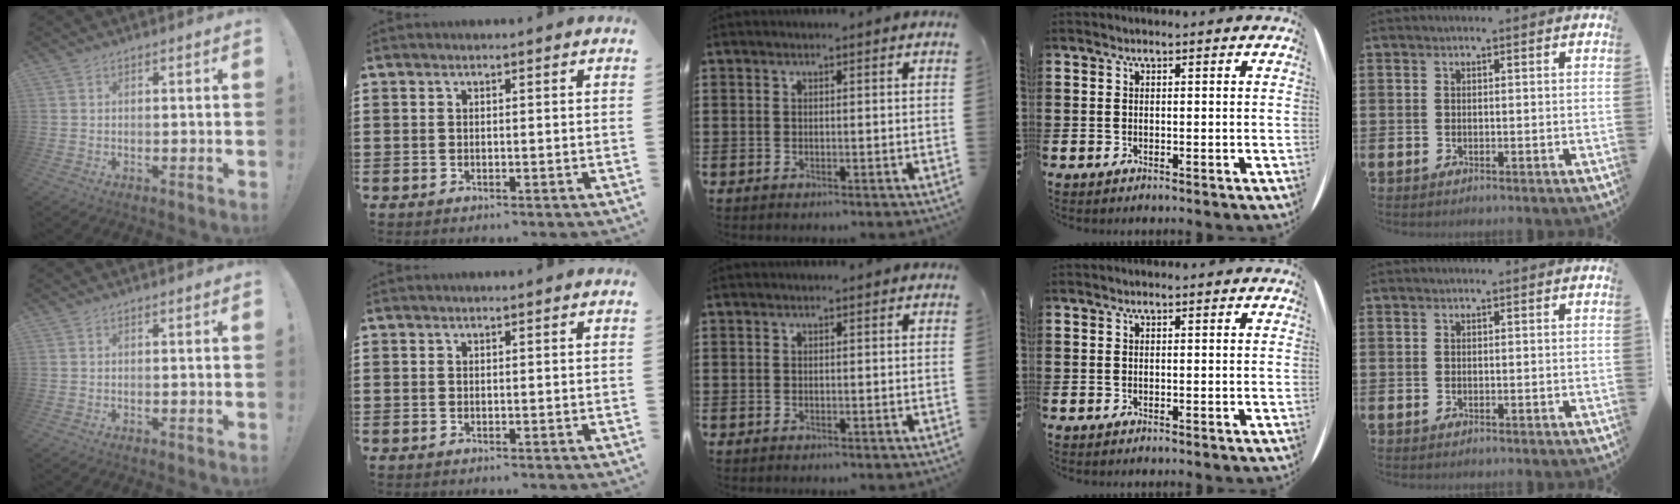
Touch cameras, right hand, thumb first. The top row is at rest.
{}